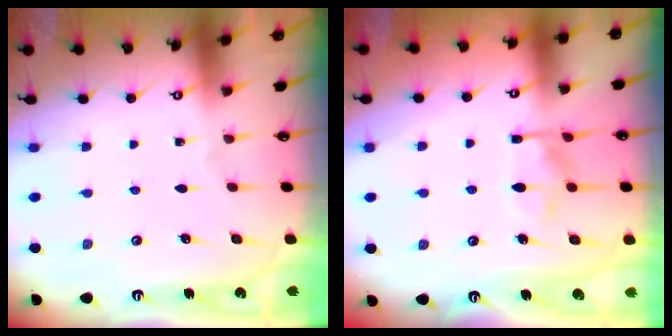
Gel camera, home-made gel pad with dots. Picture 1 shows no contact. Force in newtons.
{"total": 10.4, "press": 10.3, "slide": 1.0}